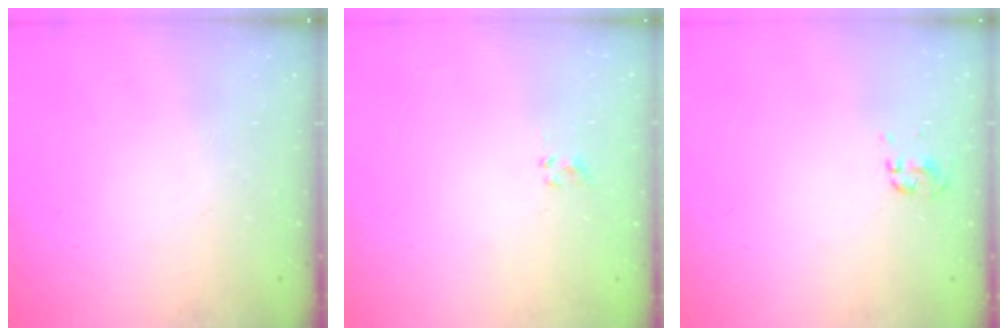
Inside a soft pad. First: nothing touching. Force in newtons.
{"total": 2.2, "press": 2.1, "slide": 0.7}
{"total": 0.0}